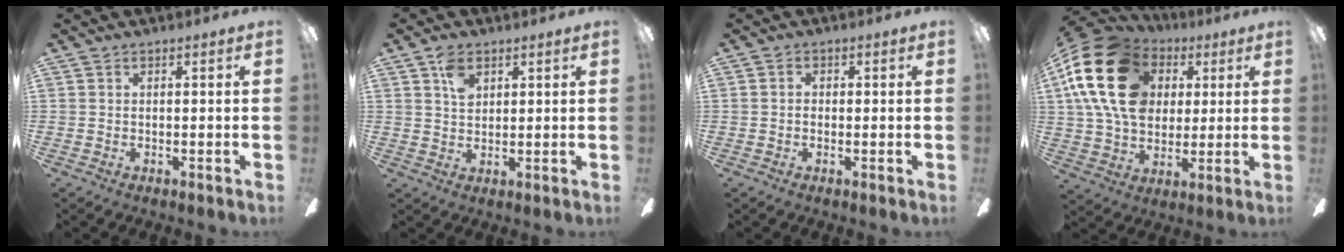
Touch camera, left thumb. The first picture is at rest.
{"total": 5.1, "force": [2.6, 3.2, 2.9], "torque": [-0.049, -0.001, 0.046]}
{"total": 1.5, "force": [-0.3, 1.2, 0.8], "torque": [-0.016, 0.006, -0.007]}
{"total": 22.1, "force": [6.2, 16.4, 13.5], "torque": [-0.275, -0.005, 0.110]}